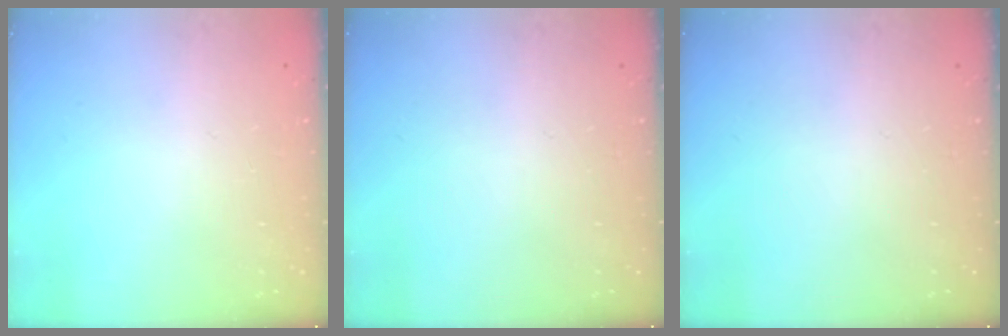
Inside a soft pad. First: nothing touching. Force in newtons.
{"total": 0.0}
{"total": 0.0}